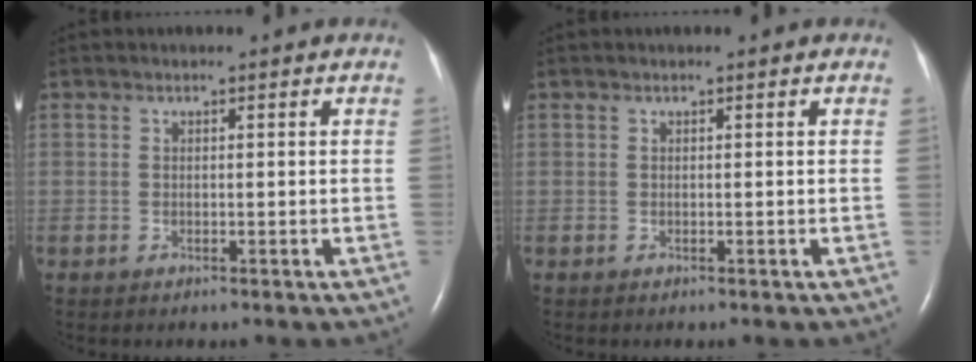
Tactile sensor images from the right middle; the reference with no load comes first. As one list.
[{"total": 0.0}]